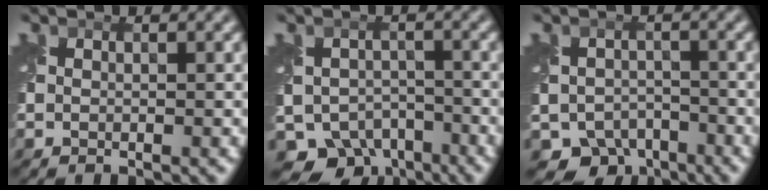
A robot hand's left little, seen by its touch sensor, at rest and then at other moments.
{"total": 8.0, "force": [-5.5, 5.0, 3.0], "torque": [-0.045, -0.019, -0.084]}
{"total": 6.1, "force": [-4.2, 4.1, 1.7], "torque": [-0.021, -0.023, -0.067]}